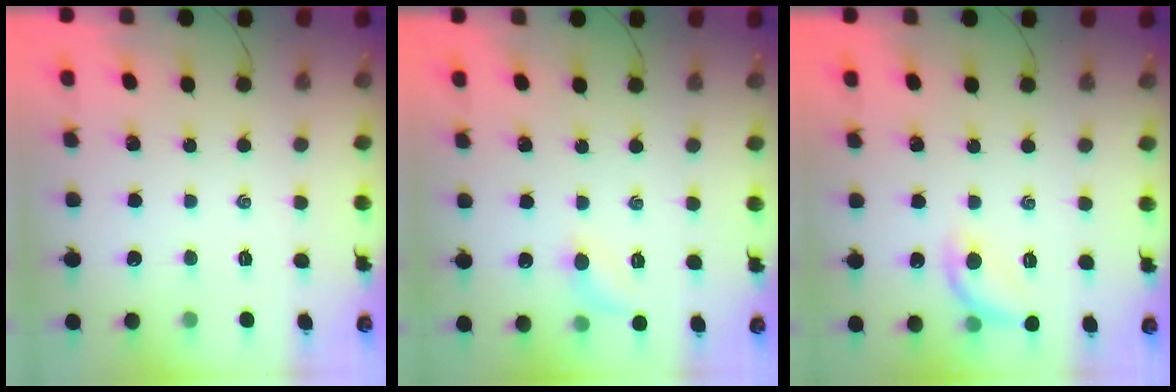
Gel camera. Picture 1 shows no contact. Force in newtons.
{"total": 6.6, "press": 6.3, "slide": 1.9}
{"total": 9.7, "press": 9.6, "slide": 1.3}